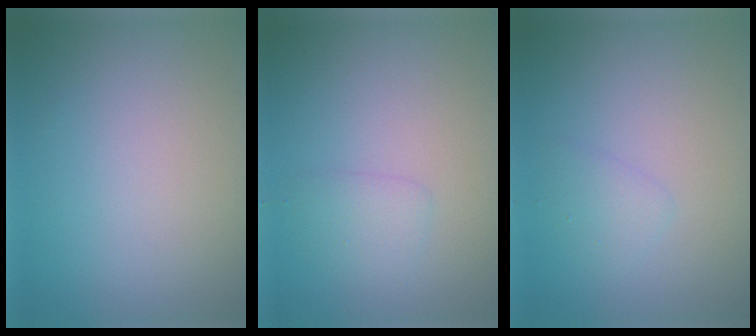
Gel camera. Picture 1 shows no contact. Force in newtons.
{"total": 1.6, "press": 1.6, "slide": 0.1}
{"total": 1.3, "press": 1.3, "slide": 0.1}